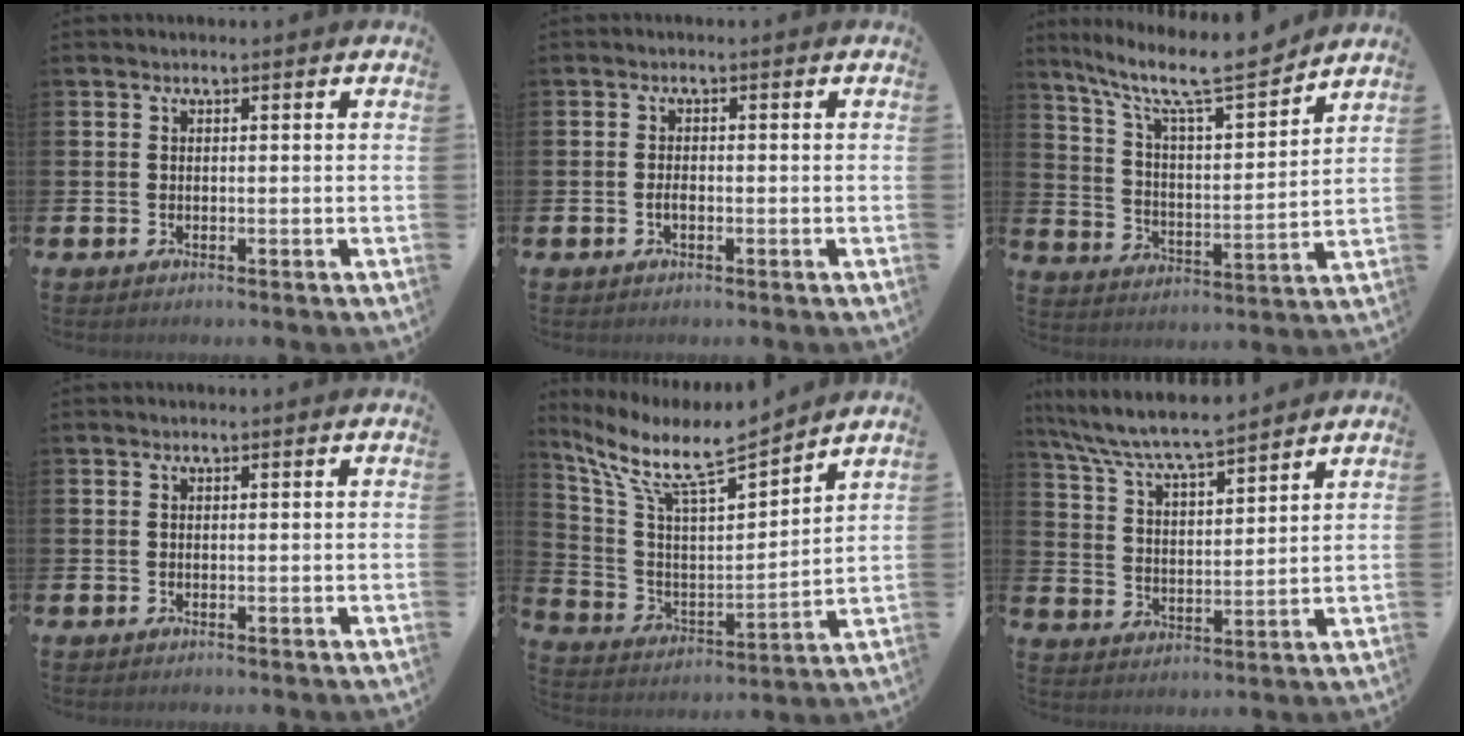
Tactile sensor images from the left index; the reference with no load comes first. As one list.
[{"total": 1.2, "force": [-0.4, 0.6, 1.0], "torque": [-0.017, 0.001, -0.009]}, {"total": 10.6, "force": [9.1, 1.2, 5.2], "torque": [-0.125, -0.066, 0.149]}, {"total": 0.0}, {"total": 10.0, "force": [8.5, 1.6, 4.9], "torque": [-0.136, -0.058, 0.143]}, {"total": 7.4, "force": [6.9, 0.6, 2.5], "torque": [-0.080, -0.043, 0.121]}]